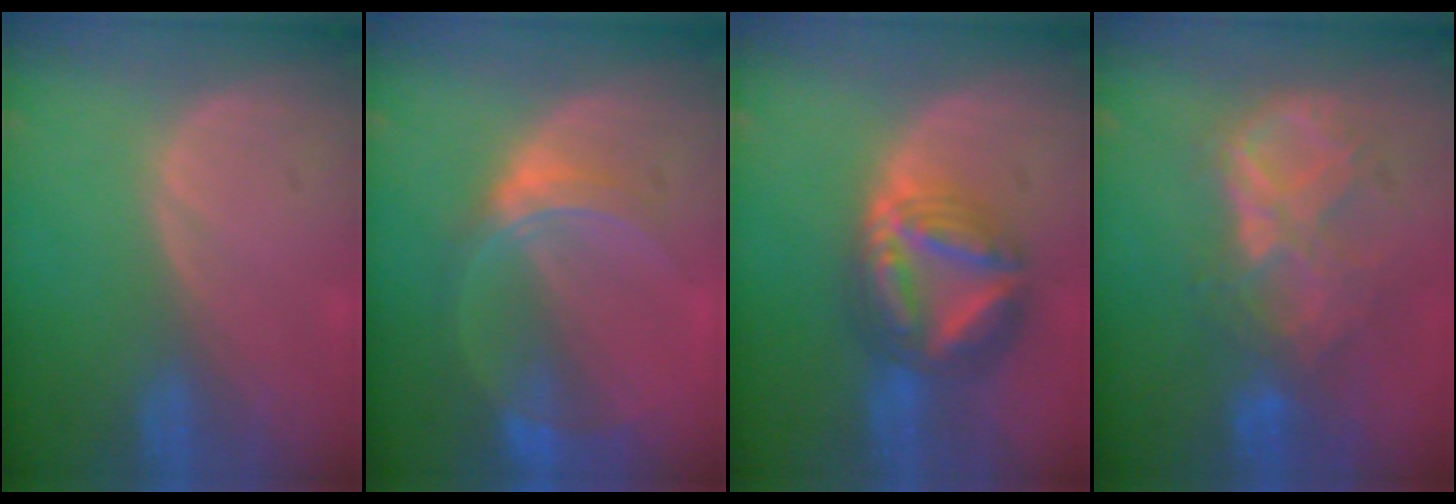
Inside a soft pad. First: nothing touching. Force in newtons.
{"total": 6.5, "press": 5.7, "slide": 3.1}
{"total": 9.1, "press": 9.1, "slide": 0.9}
{"total": 8.8, "press": 7.7, "slide": 4.2}